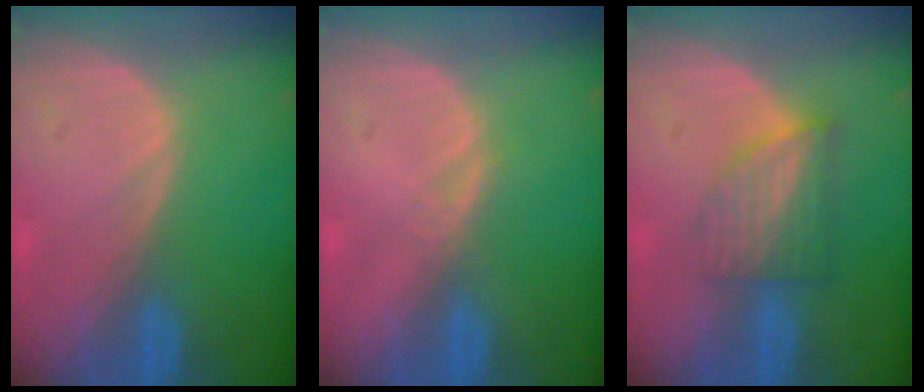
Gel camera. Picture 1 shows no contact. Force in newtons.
{"total": 1.2, "press": 1.0, "slide": 0.7}
{"total": 6.3, "press": 5.6, "slide": 2.9}